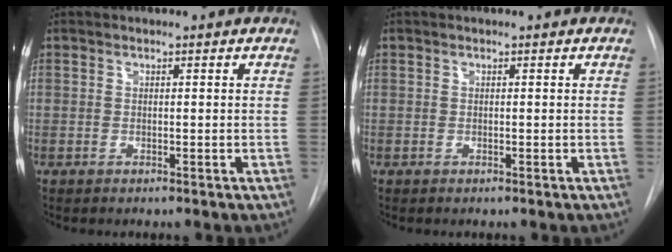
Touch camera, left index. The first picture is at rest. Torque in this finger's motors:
{"motor_torque": [-0.34, 0.29, -0.03, -0.01]}